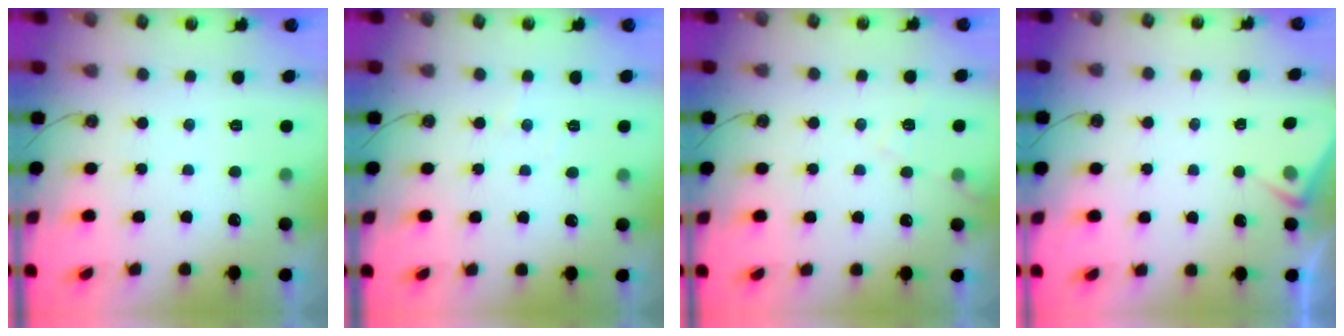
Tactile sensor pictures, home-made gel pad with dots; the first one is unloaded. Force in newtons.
{"total": 2.7, "press": 2.6, "slide": 0.5}
{"total": 6.1, "press": 6.0, "slide": 1.0}
{"total": 3.7, "press": 3.6, "slide": 0.5}